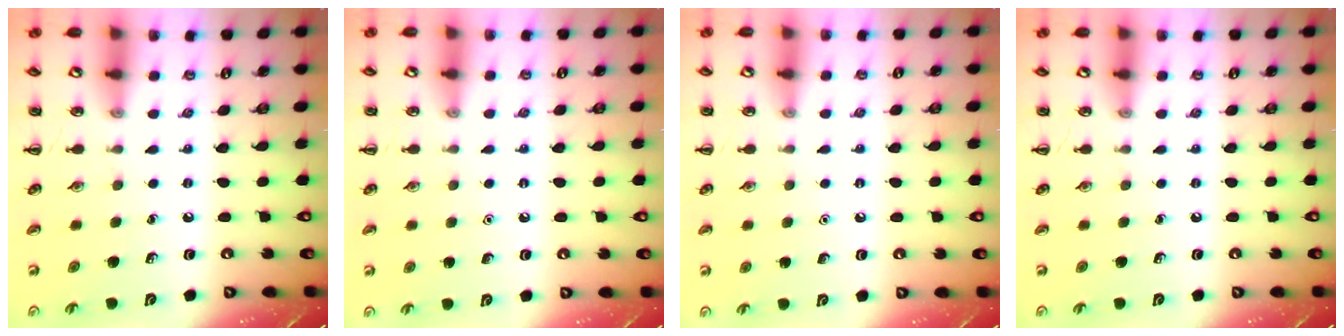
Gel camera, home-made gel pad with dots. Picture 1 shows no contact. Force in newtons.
{"total": 1.6, "press": 1.5, "slide": 0.1}
{"total": 1.6, "press": 1.6, "slide": 0.1}
{"total": 0.0}